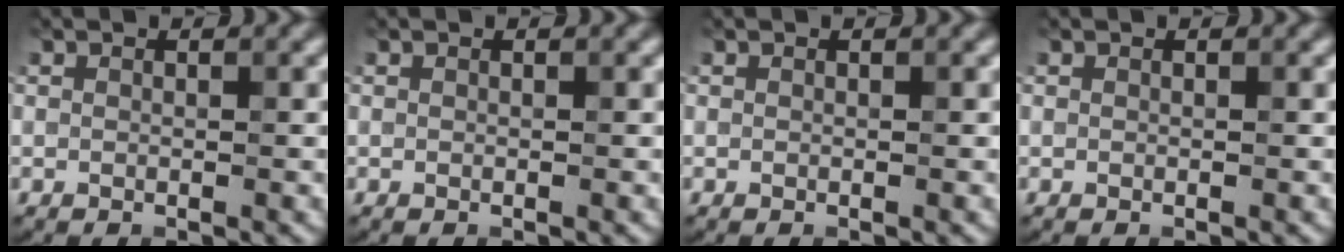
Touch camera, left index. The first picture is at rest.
{"total": 0.0}
{"total": 0.0}
{"total": 0.0}